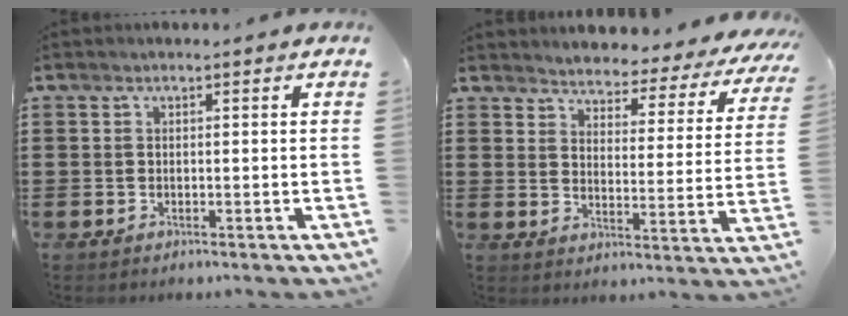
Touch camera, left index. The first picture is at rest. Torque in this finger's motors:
{"motor_torque": [1.32, -0.82, 0.29, 0.07]}